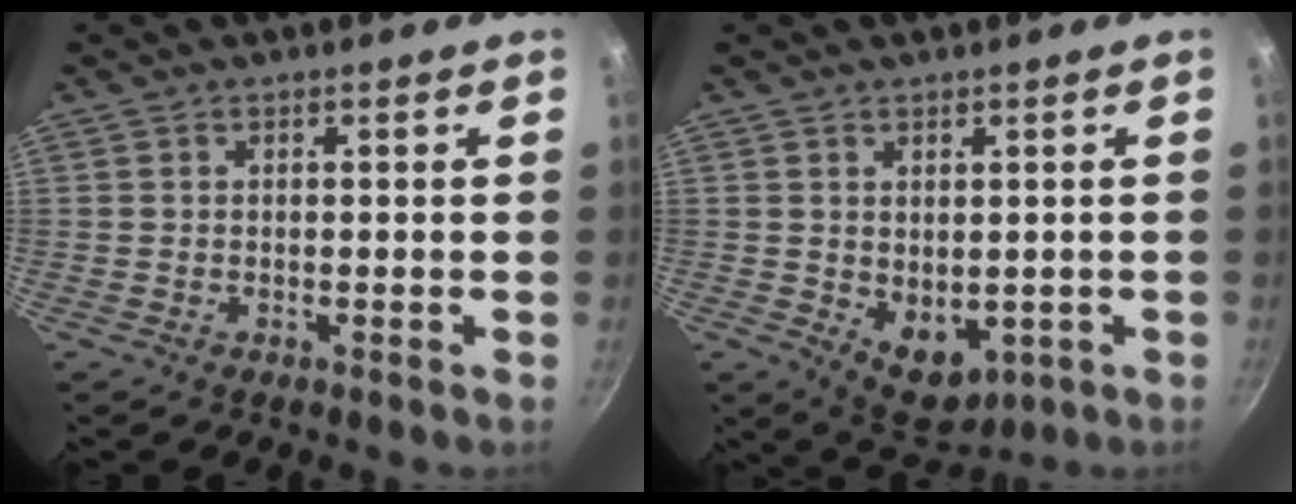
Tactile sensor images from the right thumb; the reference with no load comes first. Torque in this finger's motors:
{"motor_torque": [-0.51, 0.79, -0.26, -0.04, 0.06]}